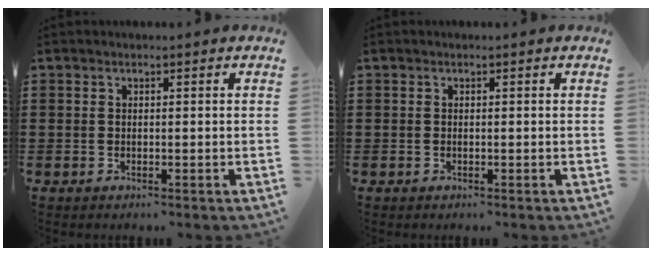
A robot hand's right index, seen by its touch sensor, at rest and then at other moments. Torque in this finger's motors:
{"motor_torque": [-0.71, 1.27, 0.01, -0.01]}